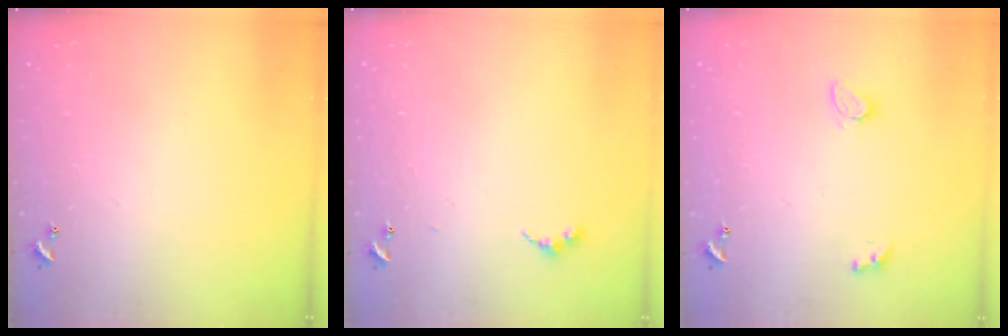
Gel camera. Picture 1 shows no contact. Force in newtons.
{"total": 4.0, "press": 4.0, "slide": 0.5}
{"total": 2.0, "press": 2.0, "slide": 0.4}